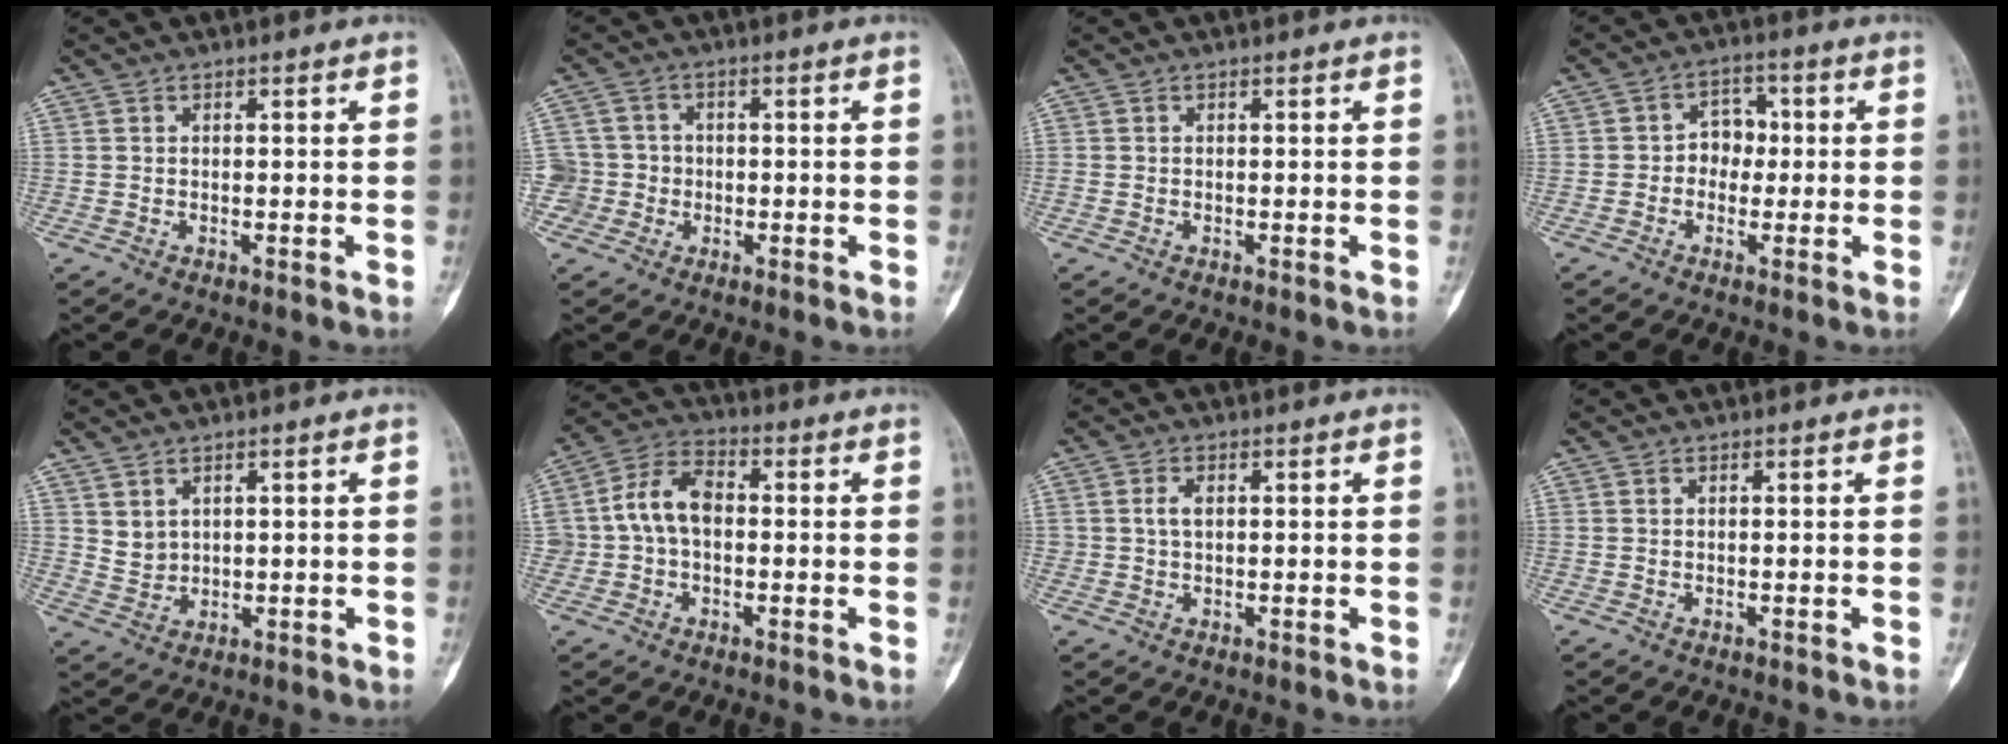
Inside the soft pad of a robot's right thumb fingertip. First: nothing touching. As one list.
[{"total": 4.9, "force": [-1.0, 4.8, -0.1], "torque": [0.030, 0.018, -0.023]}, {"total": 0.0}, {"total": 5.1, "force": [-0.2, 4.2, 2.9], "torque": [-0.007, 0.017, -0.014]}, {"total": 3.1, "force": [1.8, 2.3, 1.2], "torque": [-0.012, -0.018, 0.045]}, {"total": 9.0, "force": [0.0, 6.3, 6.4], "torque": [-0.111, 0.030, -0.008]}, {"total": 2.3, "force": [0.5, 1.4, 1.7], "torque": [-0.031, 0.003, 0.010]}, {"total": 0.0}]